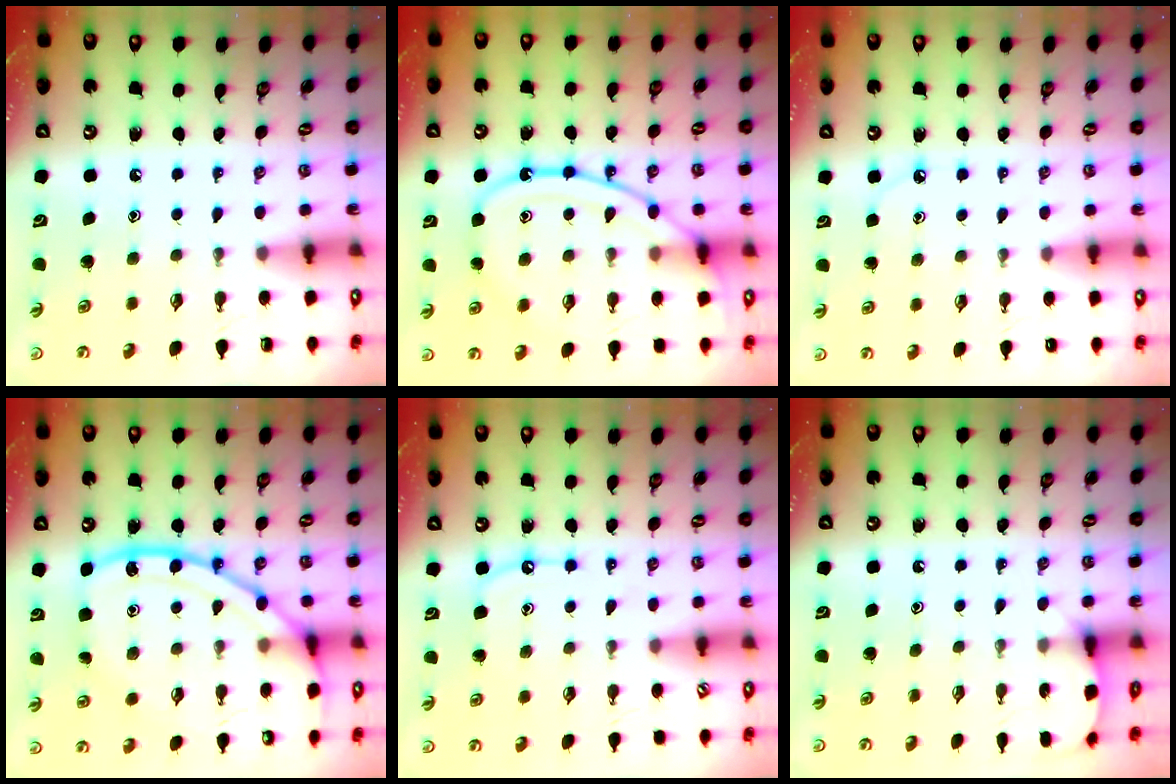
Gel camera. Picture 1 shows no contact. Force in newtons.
{"total": 15.1, "press": 15.0, "slide": 1.1}
{"total": 3.4, "press": 3.3, "slide": 0.5}
{"total": 17.7, "press": 17.7, "slide": 1.1}
{"total": 6.4, "press": 6.4, "slide": 0.6}
{"total": 3.9, "press": 3.9, "slide": 0.3}